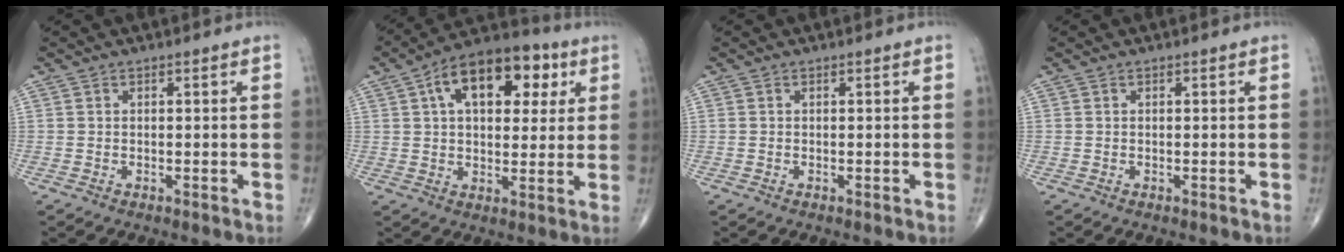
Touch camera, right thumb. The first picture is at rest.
{"total": 17.1, "force": [6.0, 9.6, 12.8], "torque": [-0.157, 0.010, 0.085]}
{"total": 0.0}
{"total": 0.0}